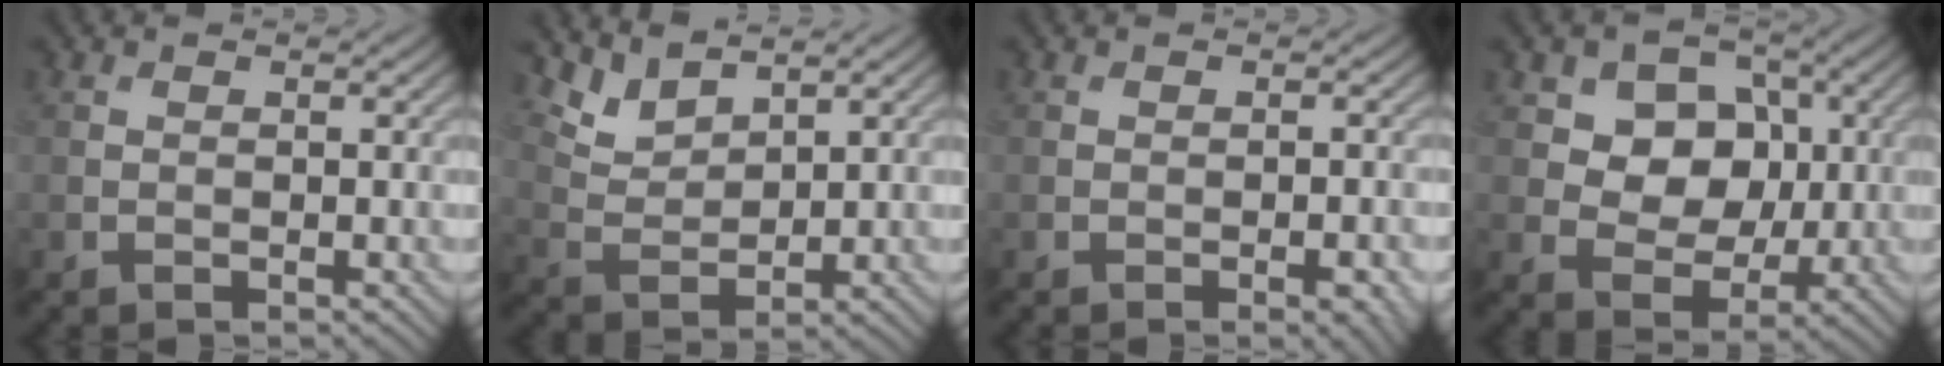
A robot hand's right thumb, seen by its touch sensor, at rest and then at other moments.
{"total": 4.3, "force": [3.7, 1.4, 1.7], "torque": [-0.054, -0.006, 0.082]}
{"total": 2.8, "force": [-1.3, 0.8, 2.3], "torque": [-0.031, 0.002, -0.013]}
{"total": 7.8, "force": [1.8, 6.3, 4.3], "torque": [-0.094, -0.006, 0.023]}